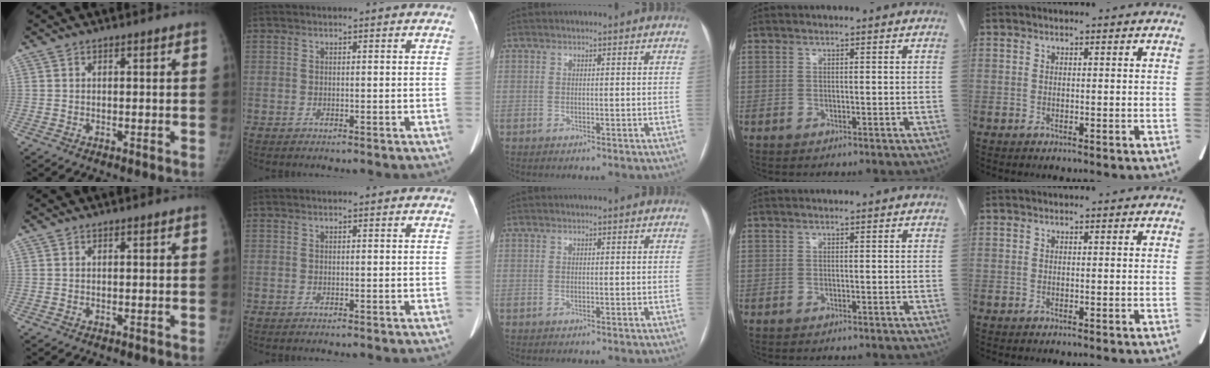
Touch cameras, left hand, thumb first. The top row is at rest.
{}